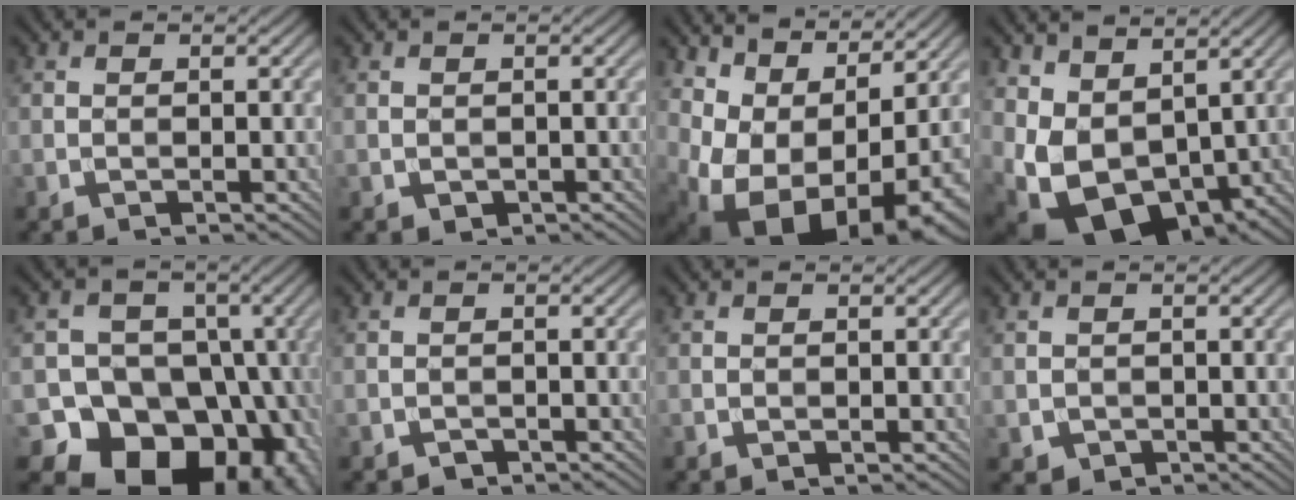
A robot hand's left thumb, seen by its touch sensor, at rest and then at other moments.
{"total": 0.7, "force": [-0.1, 0.7, 0.3], "torque": [-0.005, -0.007, 0.000]}
{"total": 13.2, "force": [2.0, 8.5, 9.9], "torque": [-0.184, -0.018, 0.068]}
{"total": 10.7, "force": [1.2, 7.4, 7.6], "torque": [-0.178, -0.027, 0.040]}
{"total": 18.5, "force": [-7.9, 14.6, 8.1], "torque": [-0.098, -0.033, -0.137]}
{"total": 1.0, "force": [-0.8, 0.6, 0.2], "torque": [-0.001, -0.001, -0.016]}
{"total": 0.0}
{"total": 1.4, "force": [-0.4, 1.2, 0.4], "torque": [-0.012, -0.011, -0.005]}